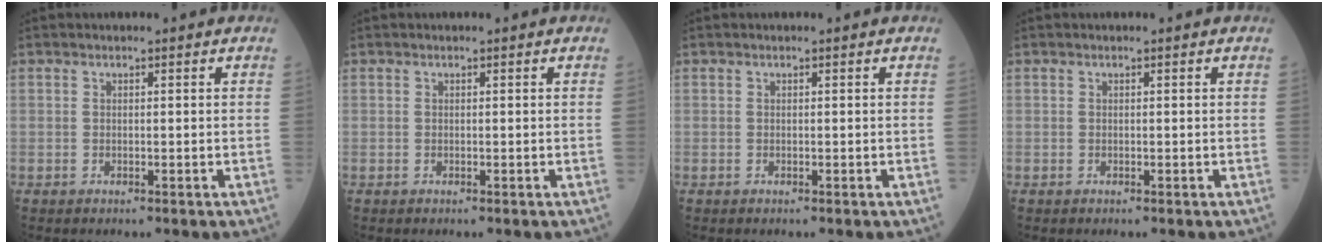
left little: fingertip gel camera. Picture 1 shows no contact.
{"total": 0.0}
{"total": 0.0}
{"total": 0.0}